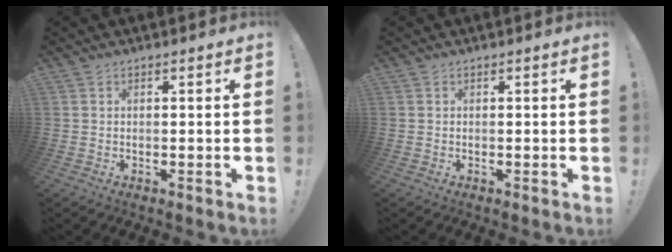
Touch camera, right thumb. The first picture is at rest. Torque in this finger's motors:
{"motor_torque": [-0.10, 0.10, 0.06, -0.06, 0.06]}